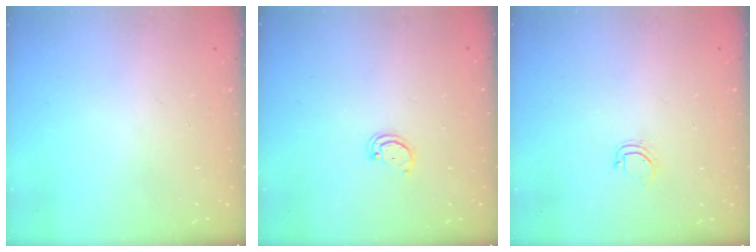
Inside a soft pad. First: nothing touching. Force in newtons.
{"total": 2.1, "press": 2.1, "slide": 0.2}
{"total": 4.6, "press": 4.6, "slide": 0.4}